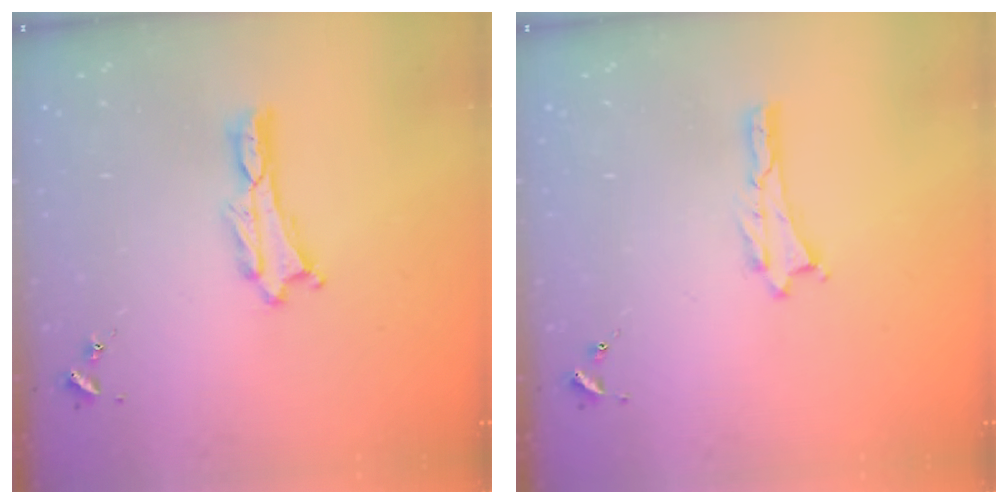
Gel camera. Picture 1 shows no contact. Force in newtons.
{"total": 0.0}